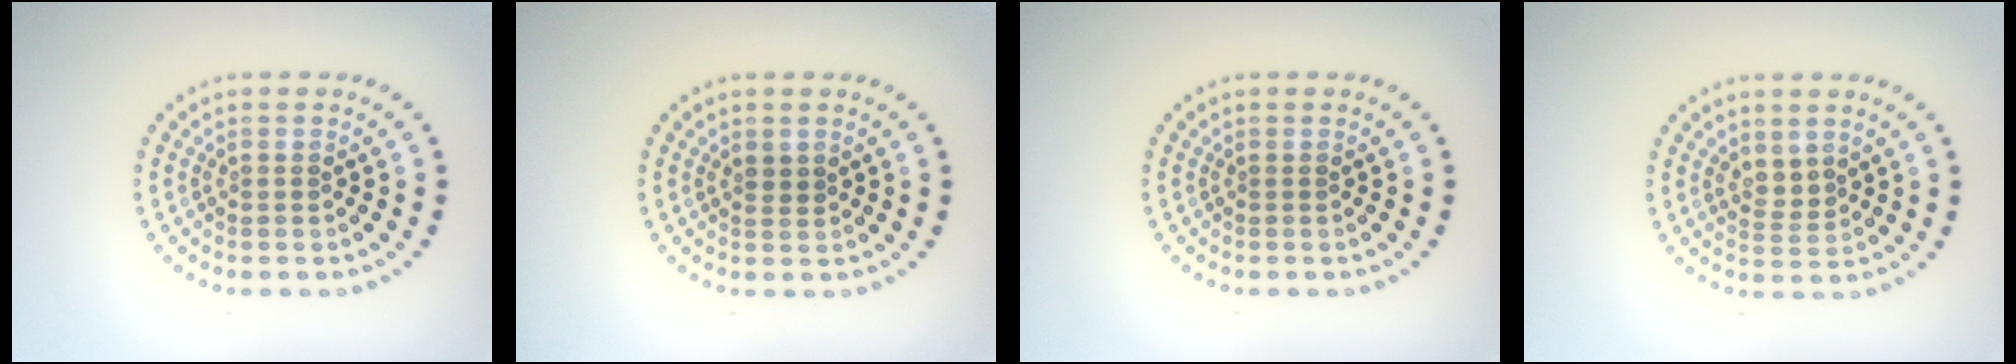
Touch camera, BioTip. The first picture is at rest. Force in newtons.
{"total": 1.0, "press": 0.9, "slide": 0.5}
{"total": 0.0}
{"total": 1.7, "press": 1.3, "slide": 1.0}